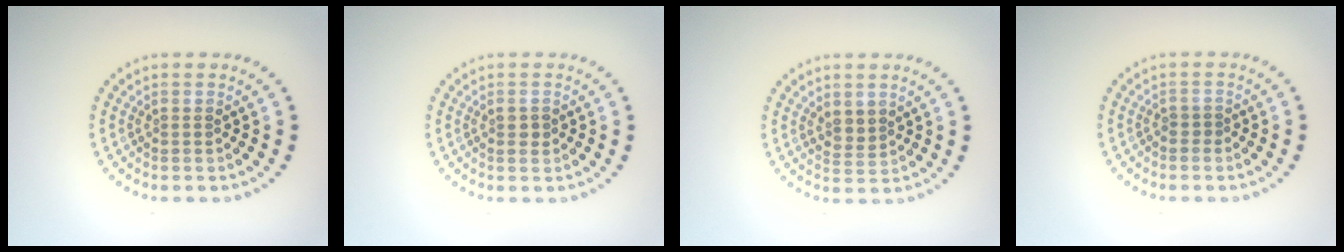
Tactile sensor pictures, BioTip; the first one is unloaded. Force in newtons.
{"total": 1.1, "press": 1.1, "slide": 0.3}
{"total": 1.7, "press": 1.5, "slide": 0.9}
{"total": 0.6, "press": 0.4, "slide": 0.5}